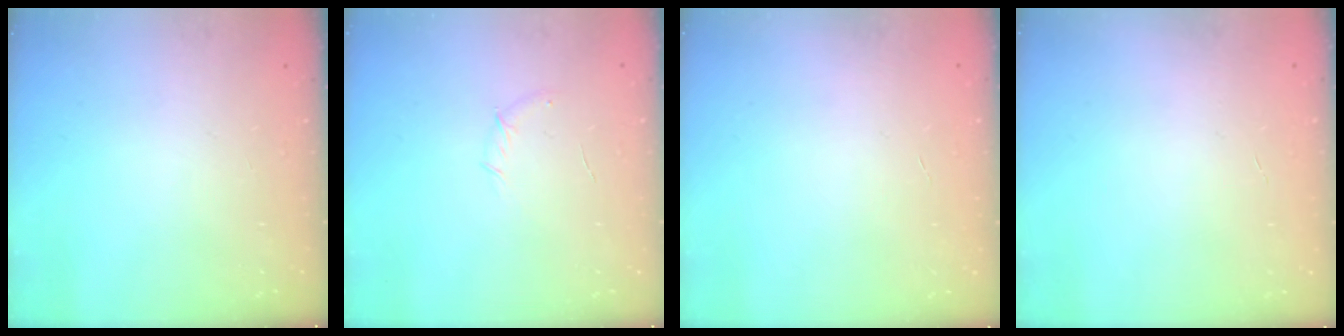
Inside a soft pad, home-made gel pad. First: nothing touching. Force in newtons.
{"total": 6.1, "press": 5.8, "slide": 1.7}
{"total": 0.0}
{"total": 0.0}